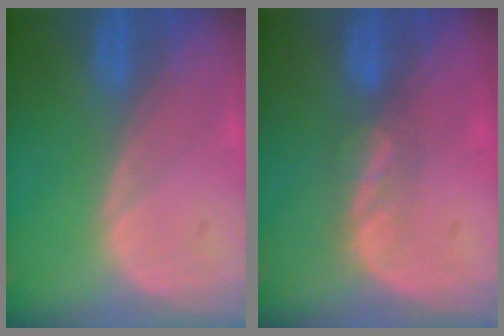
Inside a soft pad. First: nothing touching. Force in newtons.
{"total": 3.1, "press": 2.7, "slide": 1.6}